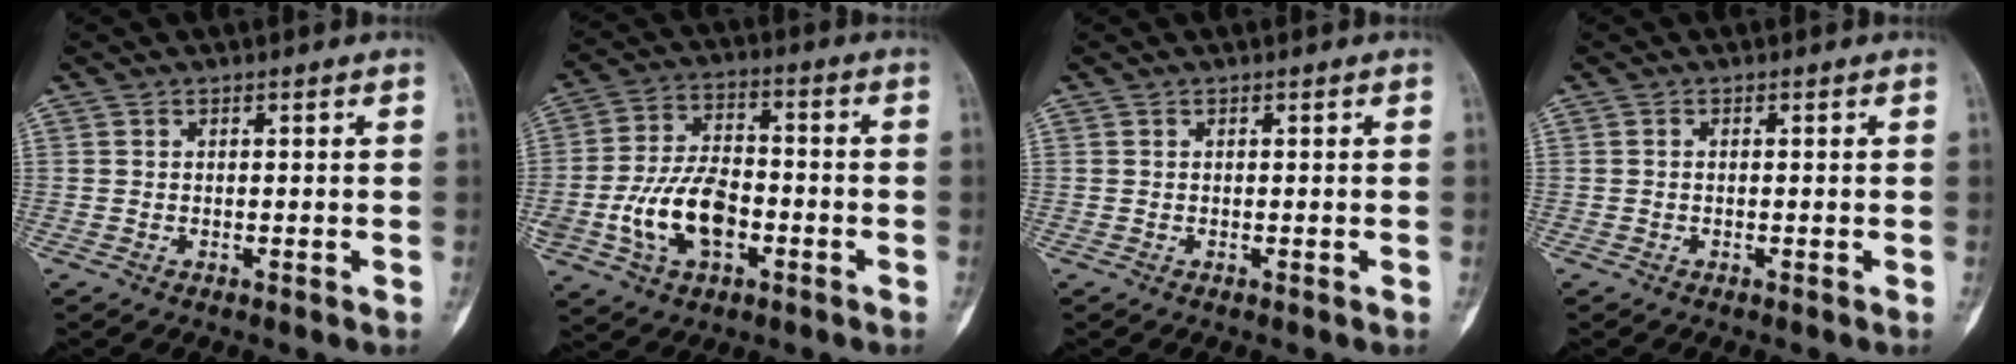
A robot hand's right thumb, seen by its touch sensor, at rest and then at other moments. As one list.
[{"total": 13.5, "force": [-3.6, 8.1, 10.1], "torque": [-0.180, 0.028, -0.061]}, {"total": 0.0}, {"total": 0.0}]